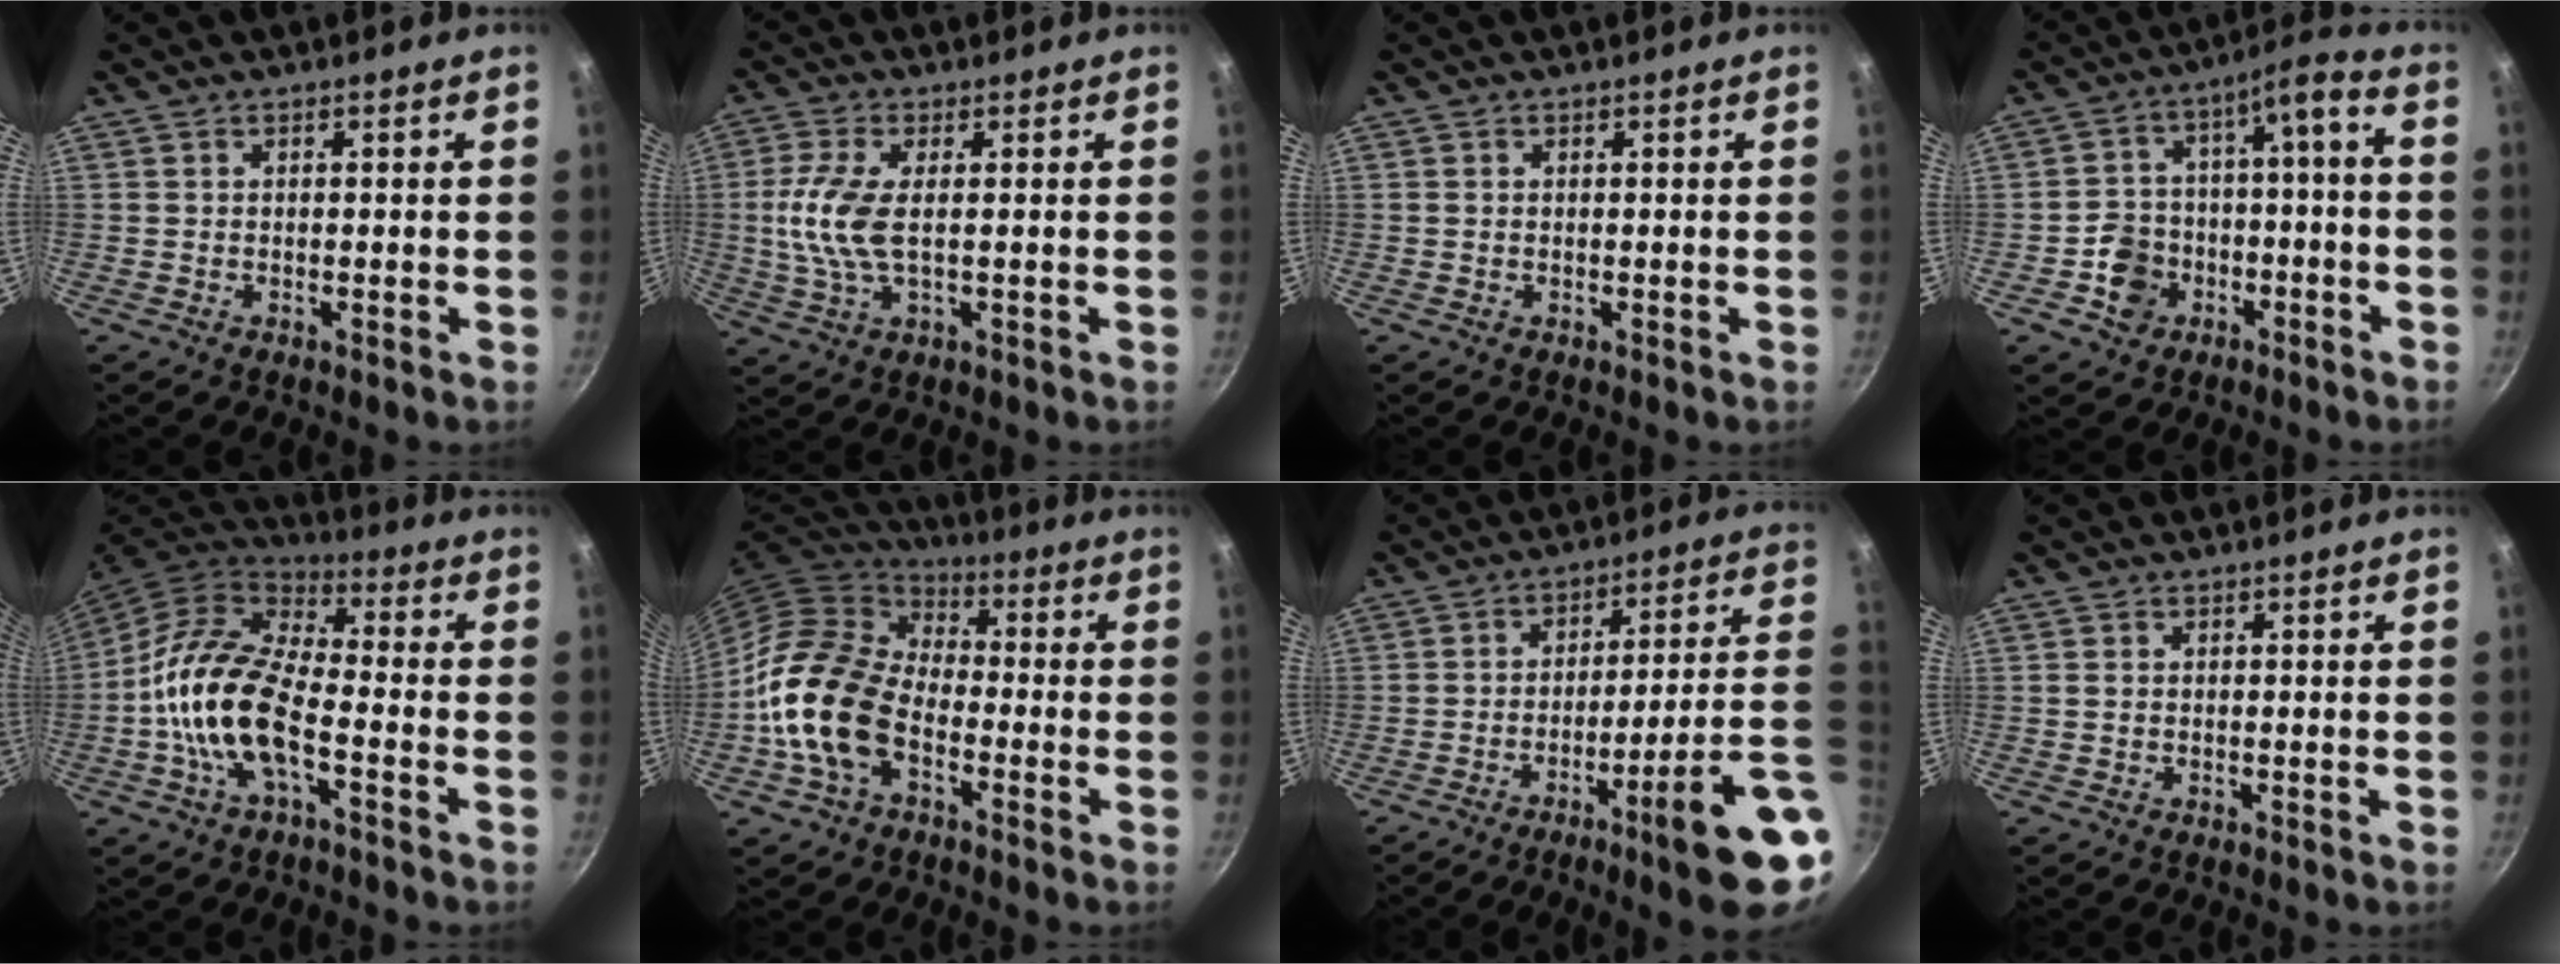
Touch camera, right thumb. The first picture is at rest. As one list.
[{"total": 8.5, "force": [0.3, 3.5, 7.7], "torque": [-0.174, 0.002, 0.003]}, {"total": 0.0}, {"total": 10.7, "force": [-3.9, 7.6, 6.4], "torque": [-0.101, 0.063, -0.050]}, {"total": 16.1, "force": [-4.1, 7.5, 13.6], "torque": [-0.250, 0.036, -0.091]}, {"total": 17.2, "force": [-5.0, 11.2, 12.1], "torque": [-0.201, 0.040, -0.114]}, {"total": 16.5, "force": [-5.5, 1.7, 15.5], "torque": [-0.204, 0.035, -0.075]}, {"total": 0.7, "force": [0.1, 0.6, 0.3], "torque": [-0.004, 0.002, 0.002]}]